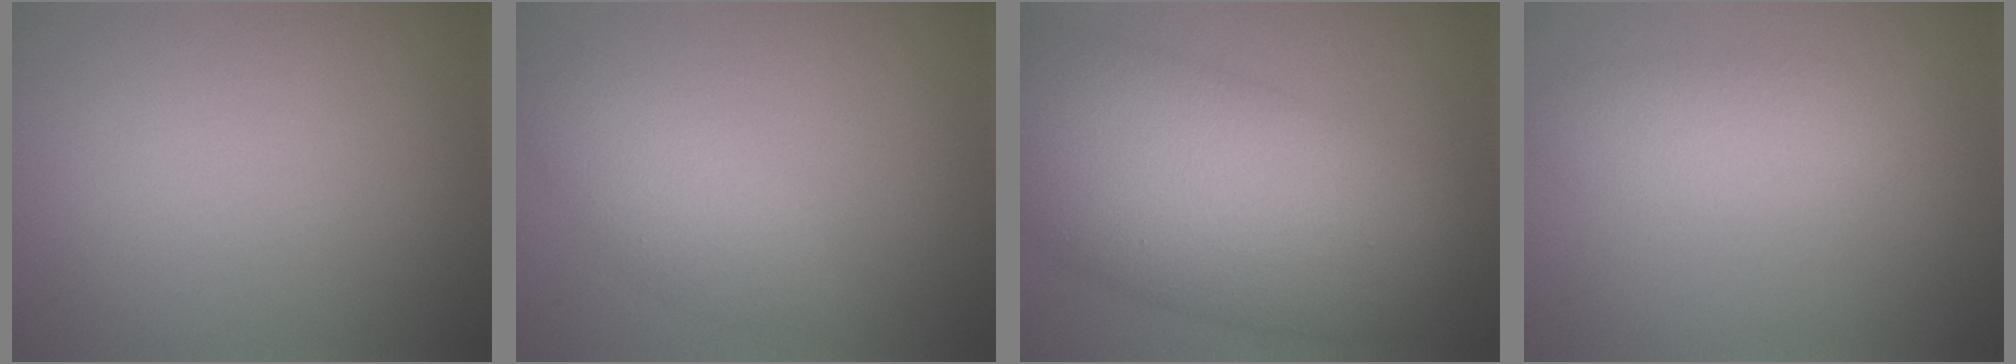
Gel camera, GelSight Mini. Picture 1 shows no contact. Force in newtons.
{"total": 2.8, "press": 2.8, "slide": 0.1}
{"total": 13.2, "press": 13.2, "slide": 0.2}
{"total": 2.8, "press": 2.8, "slide": 0.3}